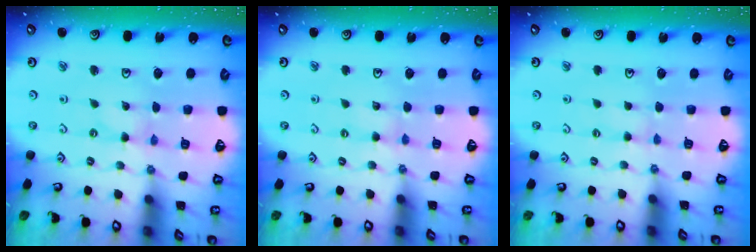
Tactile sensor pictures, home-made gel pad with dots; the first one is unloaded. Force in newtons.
{"total": 2.0, "press": 2.0, "slide": 0.4}
{"total": 1.9, "press": 1.9, "slide": 0.3}